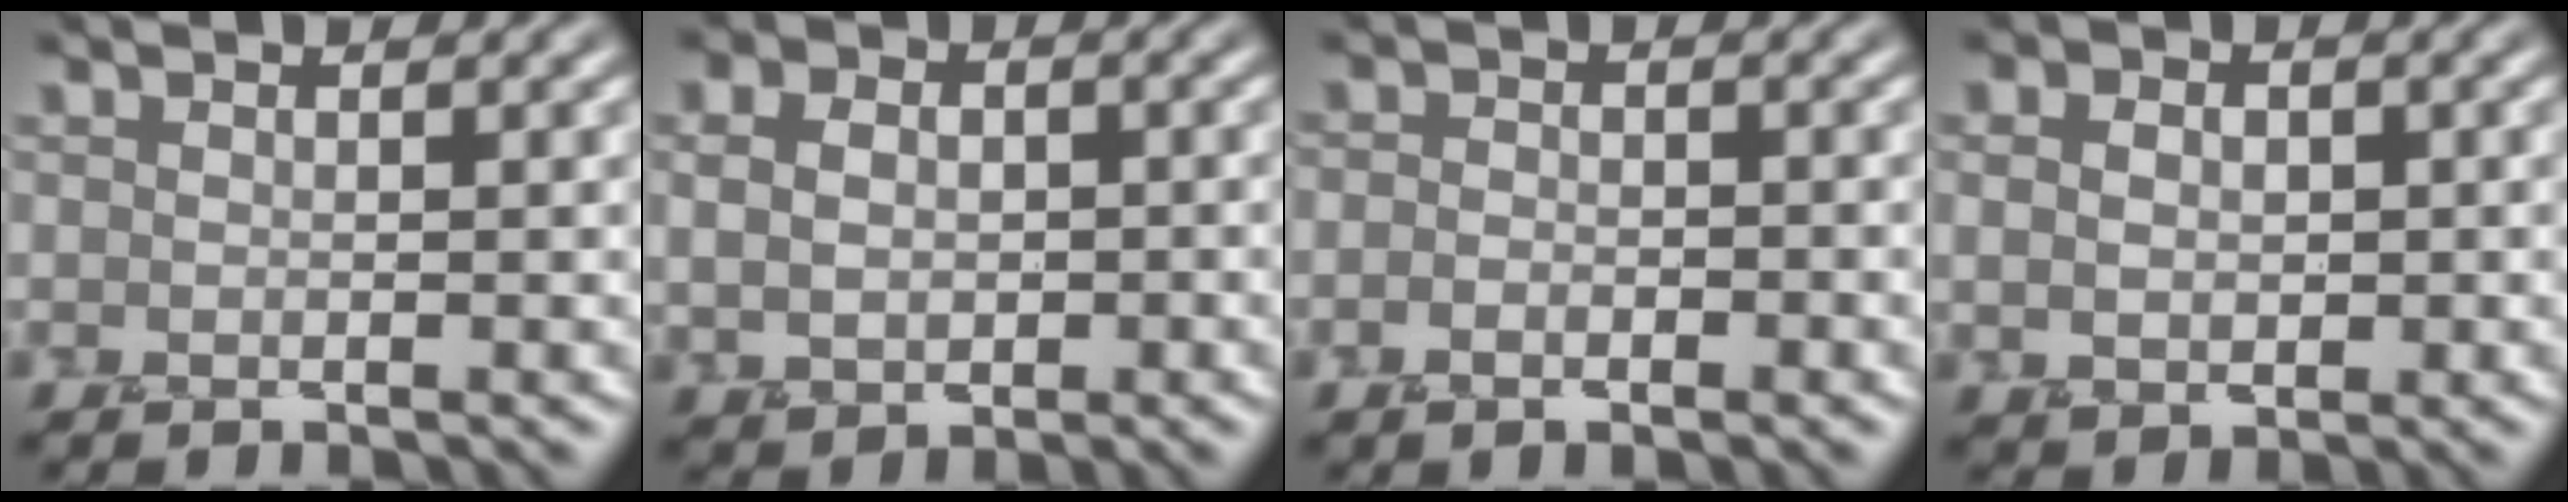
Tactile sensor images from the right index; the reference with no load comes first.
{"total": 4.8, "force": [0.6, 3.8, 2.8], "torque": [-0.038, 0.016, -0.004]}
{"total": 2.0, "force": [-0.8, 1.2, 1.3], "torque": [-0.004, 0.002, -0.017]}
{"total": 3.1, "force": [0.4, 2.5, 1.9], "torque": [-0.019, 0.008, -0.001]}